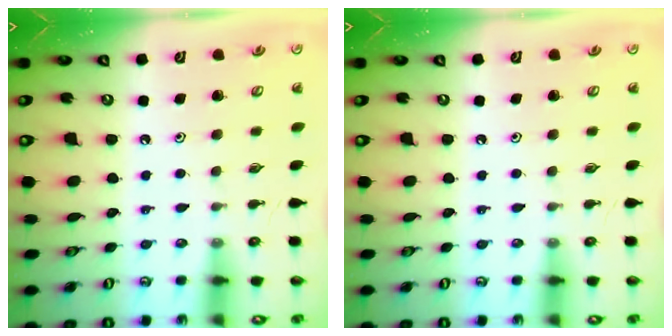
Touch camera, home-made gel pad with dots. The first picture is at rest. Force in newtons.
{"total": 0.0}